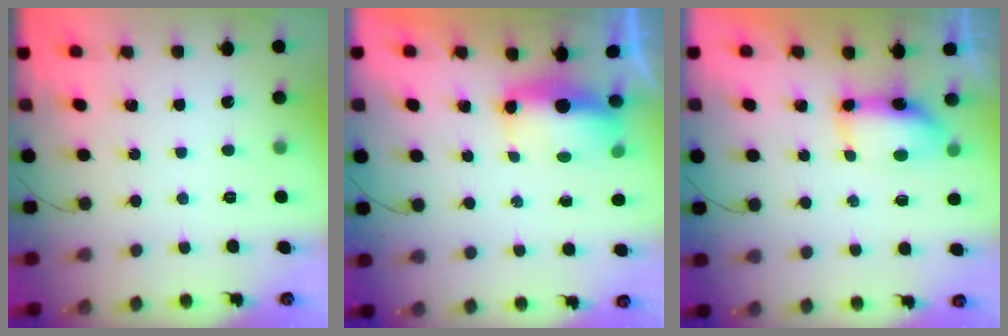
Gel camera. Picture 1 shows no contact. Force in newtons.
{"total": 5.9, "press": 5.8, "slide": 0.7}
{"total": 6.9, "press": 6.9, "slide": 0.6}